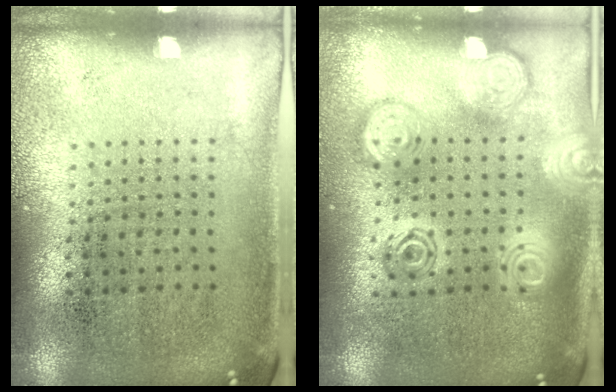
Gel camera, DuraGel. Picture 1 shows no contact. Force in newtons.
{"total": 2.9, "press": 2.8, "slide": 0.4}